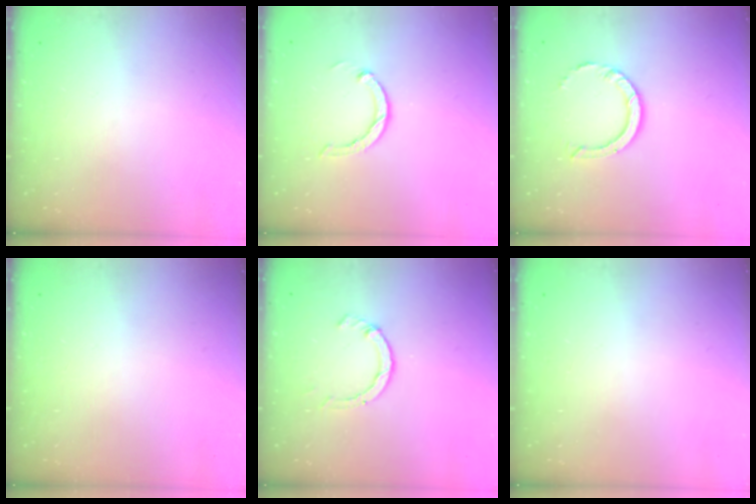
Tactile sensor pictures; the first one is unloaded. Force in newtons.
{"total": 3.0, "press": 3.0, "slide": 0.1}
{"total": 7.2, "press": 7.2, "slide": 0.5}
{"total": 2.6, "press": 2.6, "slide": 0.2}
{"total": 2.3, "press": 2.3, "slide": 0.3}
{"total": 2.6, "press": 2.6, "slide": 0.2}